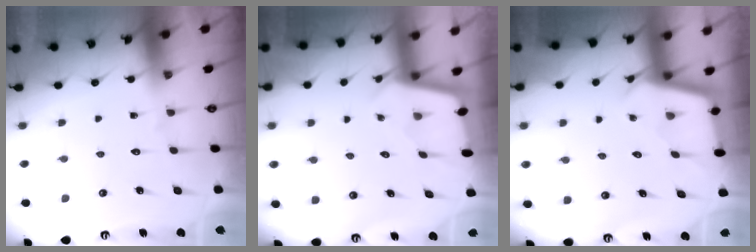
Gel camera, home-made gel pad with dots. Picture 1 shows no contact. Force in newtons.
{"total": 1.9, "press": 1.9, "slide": 0.2}
{"total": 2.4, "press": 2.4, "slide": 0.1}